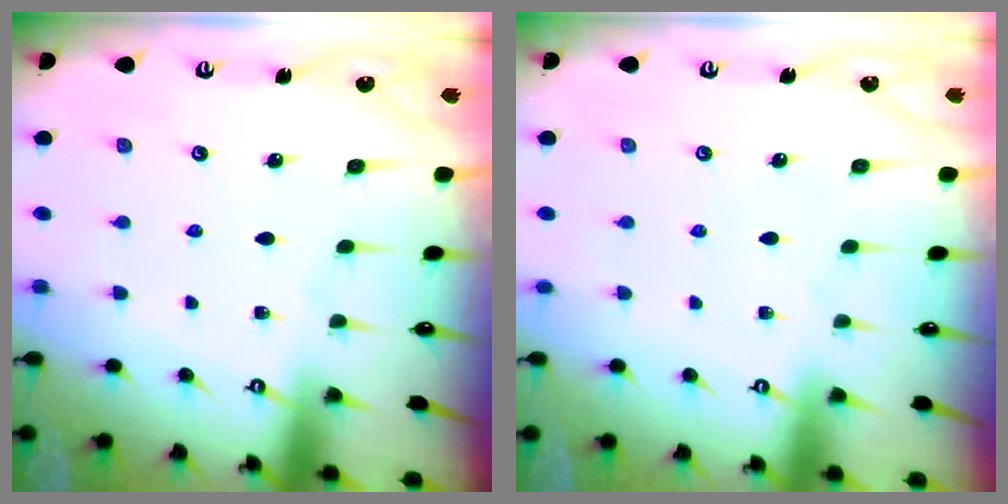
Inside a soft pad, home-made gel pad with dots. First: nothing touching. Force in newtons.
{"total": 0.0}